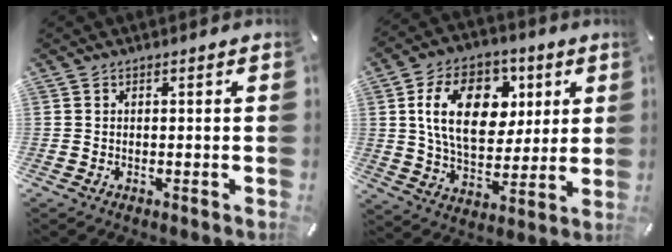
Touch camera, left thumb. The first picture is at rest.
{"total": 18.2, "force": [5.2, 12.6, 12.1], "torque": [-0.204, 0.010, 0.091]}